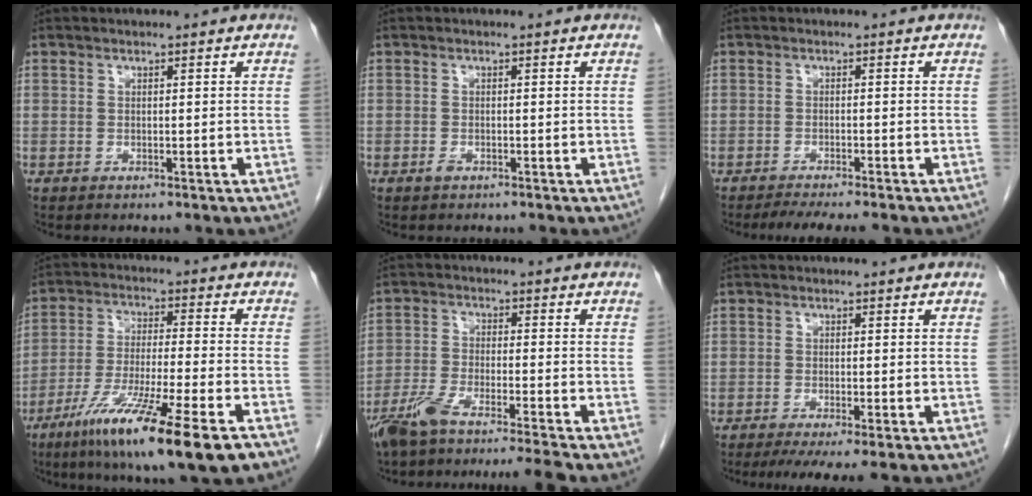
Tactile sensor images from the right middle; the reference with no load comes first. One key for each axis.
{"total": 0.7, "fx": -0.4, "fy": 0.3, "fz": 0.4, "tx": -0.009, "ty": 0.001, "tz": -0.006}
{"total": 6.3, "fx": -5.3, "fy": 0.5, "fz": 3.3, "tx": -0.040, "ty": -0.008, "tz": -0.081}
{"total": 17.3, "fx": -10.4, "fy": 0.3, "fz": 13.9, "tx": -0.227, "ty": -0.052, "tz": -0.177}
{"total": 10.6, "fx": -9.0, "fy": -1.3, "fz": 5.4, "tx": -0.082, "ty": -0.020, "tz": -0.149}
{"total": 6.1, "fx": -4.4, "fy": 0.4, "fz": 4.3, "tx": -0.057, "ty": -0.016, "tz": -0.069}